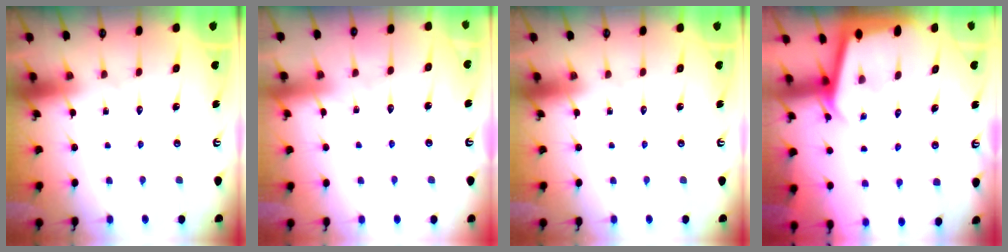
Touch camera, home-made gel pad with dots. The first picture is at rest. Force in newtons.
{"total": 3.8, "press": 3.8, "slide": 0.2}
{"total": 0.0}
{"total": 2.5, "press": 2.5, "slide": 0.1}